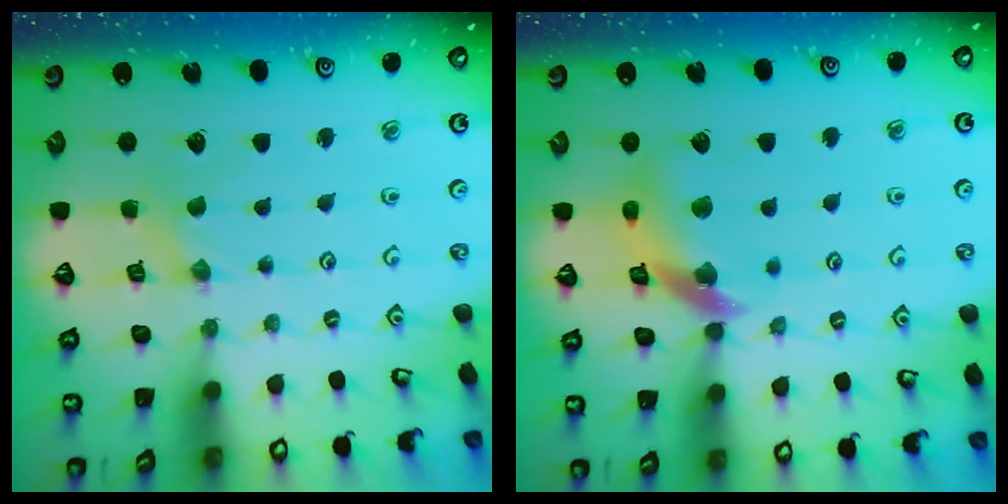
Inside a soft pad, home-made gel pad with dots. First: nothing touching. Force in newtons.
{"total": 11.7, "press": 11.7, "slide": 1.4}